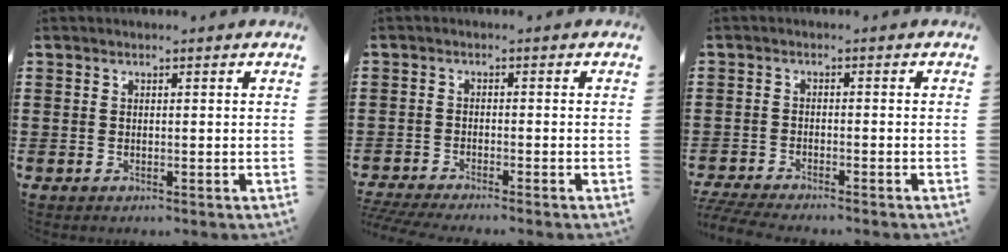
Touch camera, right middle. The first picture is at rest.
{"total": 2.5, "force": [-2.4, 0.0, 0.5], "torque": [-0.017, -0.002, -0.054]}
{"total": 3.6, "force": [-3.4, 0.2, 0.9], "torque": [-0.029, -0.007, -0.074]}